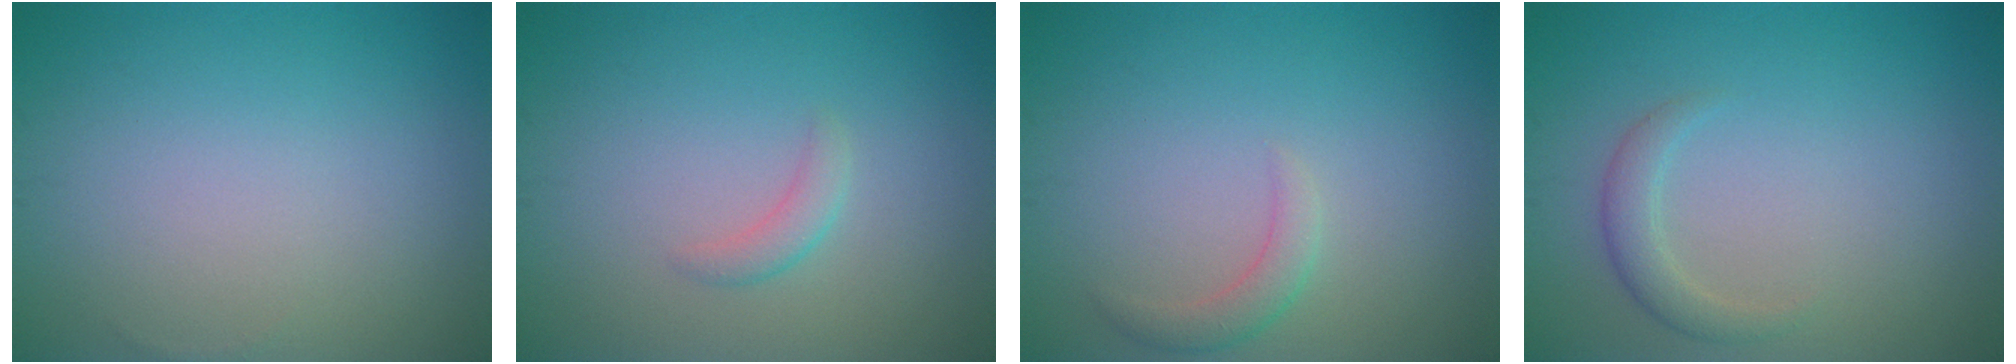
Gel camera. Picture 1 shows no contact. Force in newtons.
{"total": 1.3, "press": 1.3, "slide": 0.1}
{"total": 1.6, "press": 1.6, "slide": 0.1}
{"total": 1.8, "press": 1.8, "slide": 0.1}